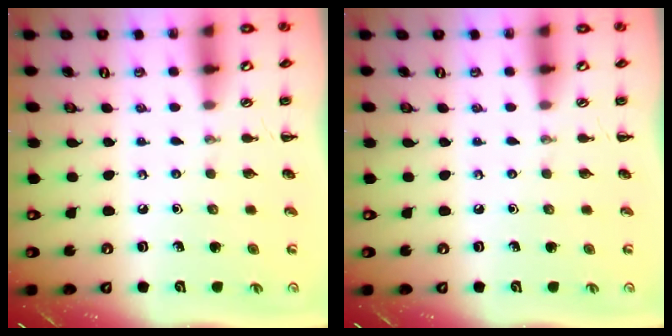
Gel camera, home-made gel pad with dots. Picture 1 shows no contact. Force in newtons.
{"total": 0.0}